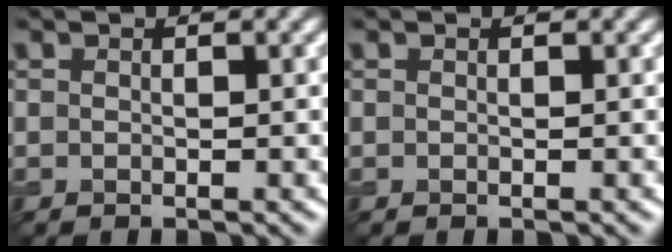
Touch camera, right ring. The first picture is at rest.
{"total": 0.0}